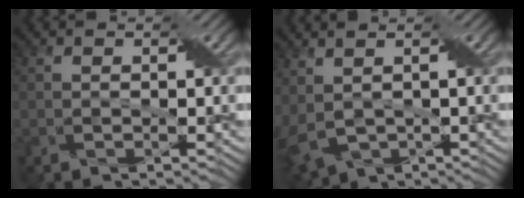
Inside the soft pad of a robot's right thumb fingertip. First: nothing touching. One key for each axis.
{"total": 6.3, "fx": -0.2, "fy": 3.7, "fz": 5.1, "tx": -0.122, "ty": -0.015, "tz": 0.013}